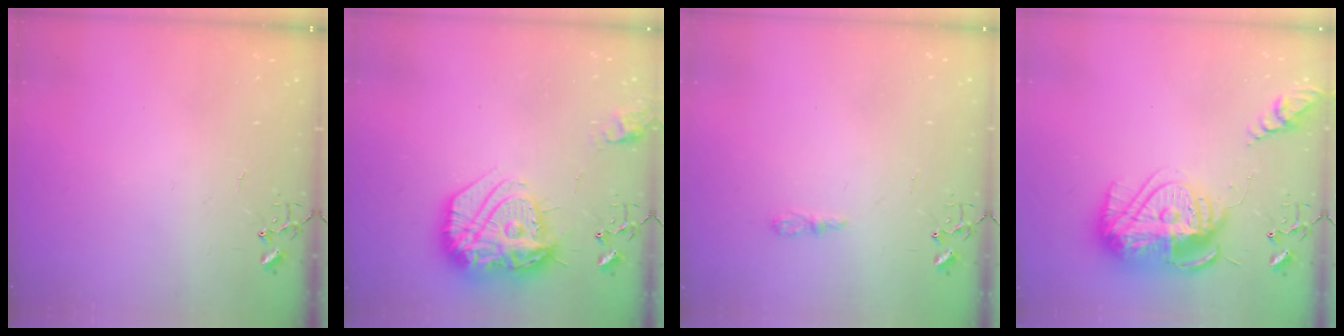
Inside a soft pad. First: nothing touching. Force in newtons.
{"total": 20.7, "press": 20.6, "slide": 1.5}
{"total": 4.5, "press": 4.5, "slide": 0.5}
{"total": 18.9, "press": 18.9, "slide": 1.6}